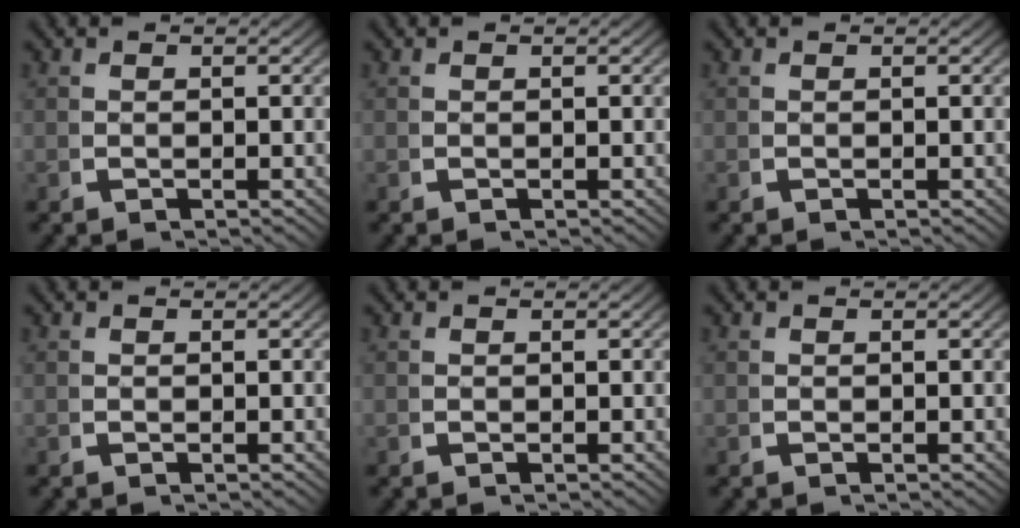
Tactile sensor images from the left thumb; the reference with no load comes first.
{"total": 0.0}
{"total": 0.0}
{"total": 0.0}
{"total": 0.0}
{"total": 0.0}